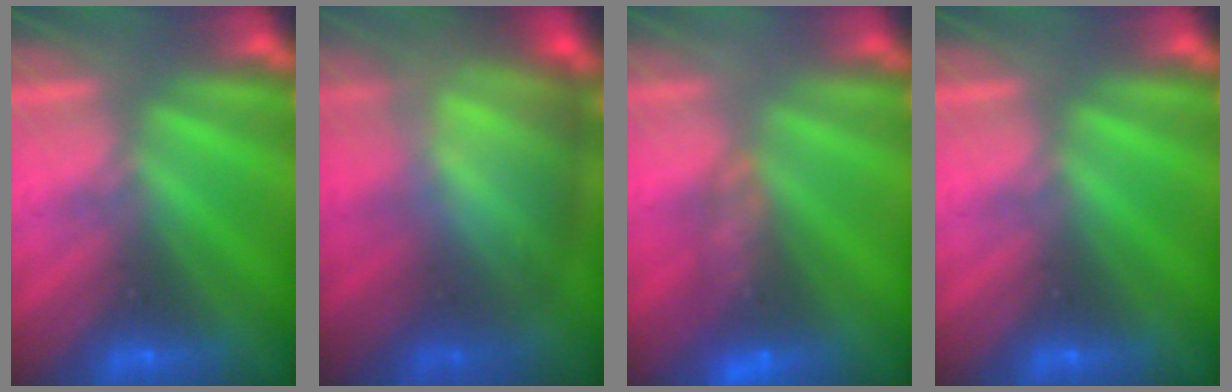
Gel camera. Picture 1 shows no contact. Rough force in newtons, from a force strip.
{"total": 8.4}
{"total": 7.4}
{"total": 0.0}